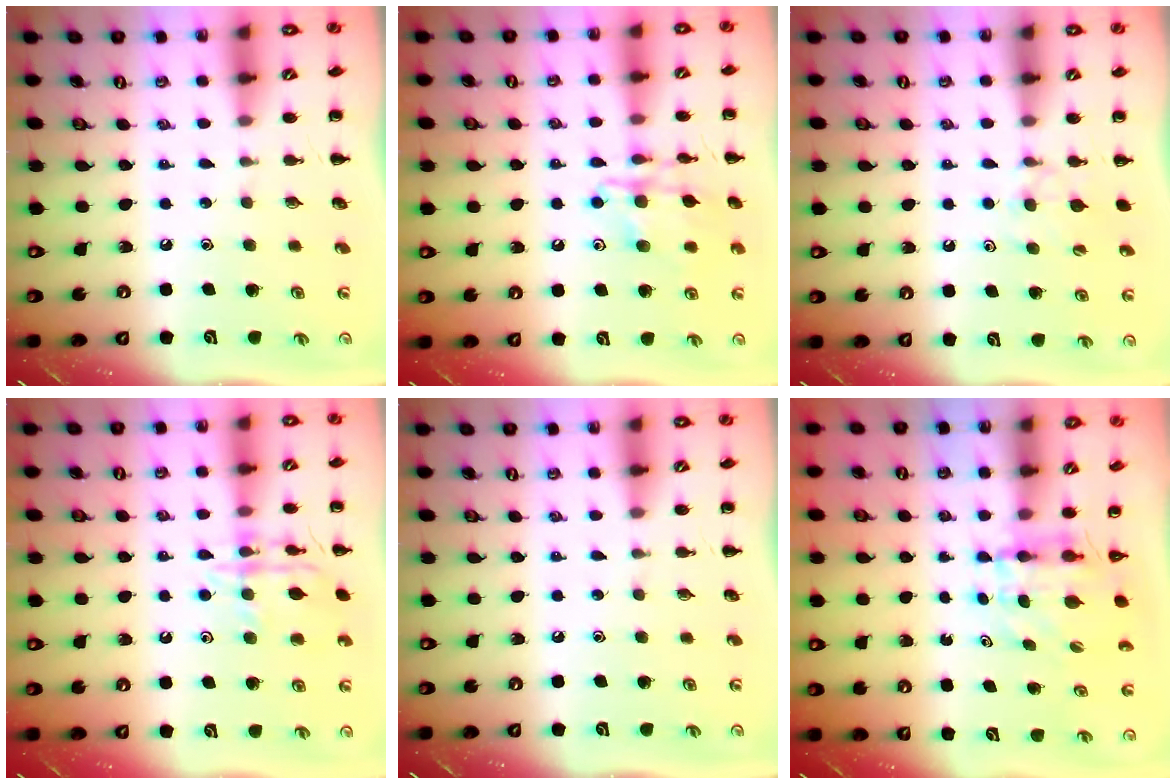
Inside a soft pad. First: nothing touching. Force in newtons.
{"total": 14.0, "press": 14.0, "slide": 1.1}
{"total": 6.4, "press": 6.2, "slide": 1.7}
{"total": 13.5, "press": 13.5, "slide": 0.8}
{"total": 0.0}
{"total": 4.7, "press": 4.7, "slide": 0.1}